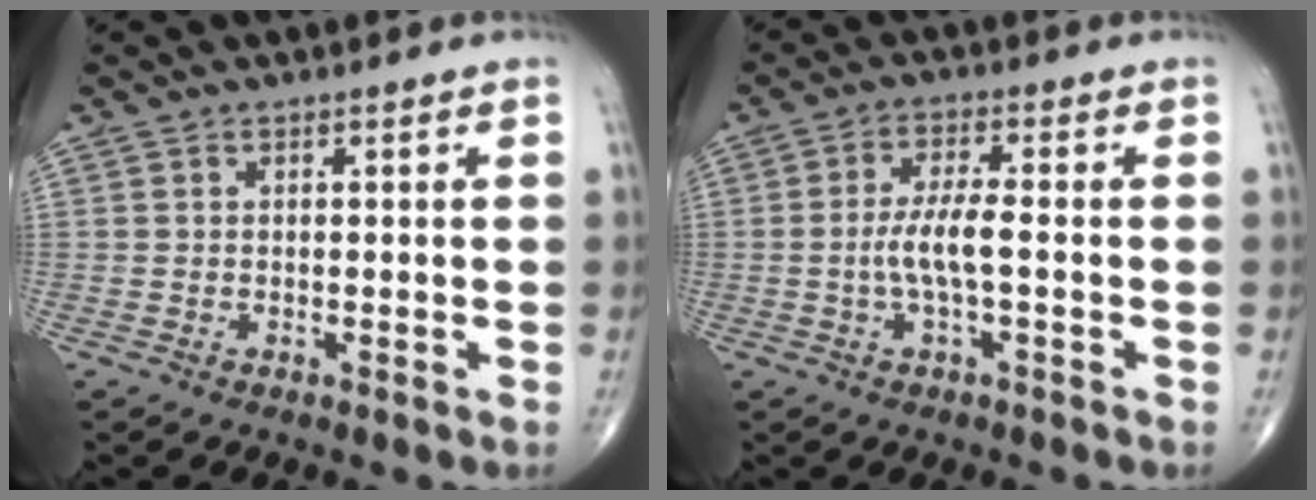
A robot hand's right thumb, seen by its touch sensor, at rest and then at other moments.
{"total": 6.0, "force": [-1.0, 1.5, 5.7], "torque": [-0.128, 0.011, -0.022]}